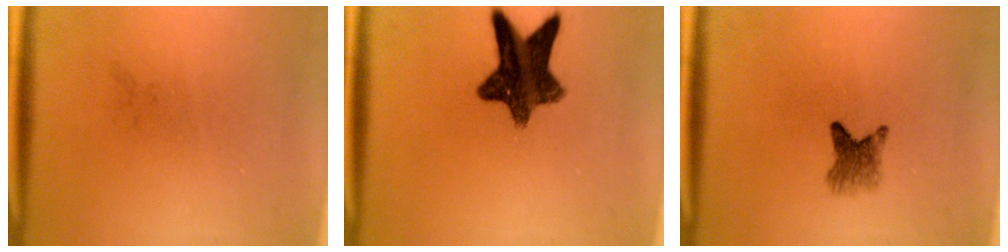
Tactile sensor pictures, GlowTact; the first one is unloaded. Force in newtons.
{"total": 10.9}
{"total": 2.9}